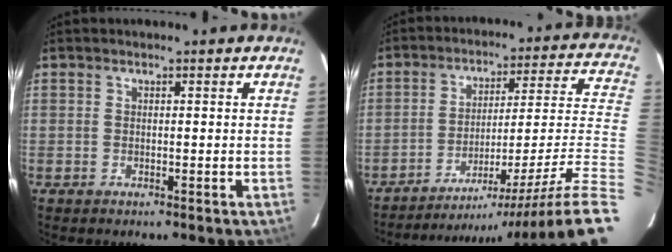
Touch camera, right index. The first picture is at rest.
{"total": 22.8, "force": [-15.6, -1.9, 16.6], "torque": [-0.196, -0.053, -0.220]}